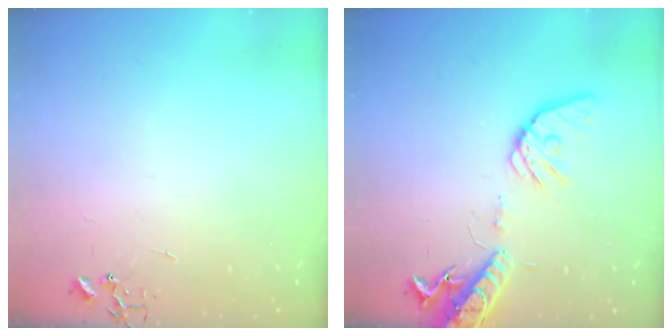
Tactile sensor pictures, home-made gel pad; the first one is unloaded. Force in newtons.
{"total": 16.1, "press": 15.8, "slide": 3.0}